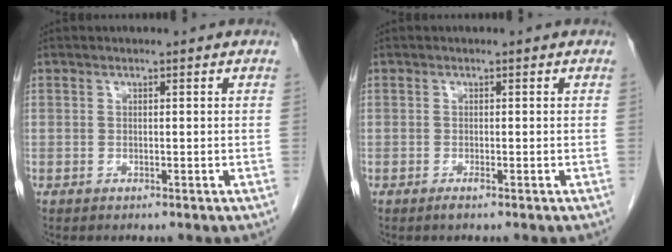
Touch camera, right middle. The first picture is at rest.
{"total": 0.7, "force": [-0.5, -0.1, 0.5], "torque": [-0.010, -0.001, -0.009]}